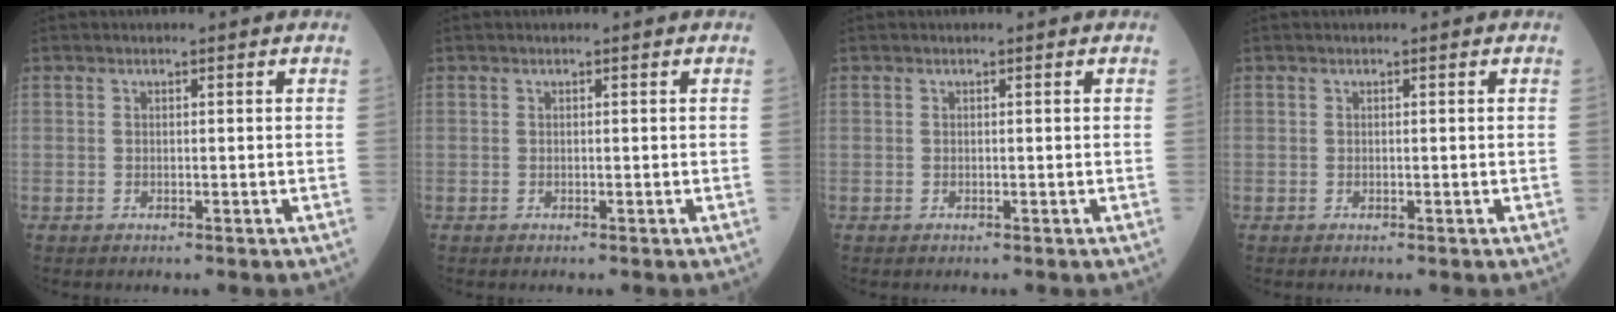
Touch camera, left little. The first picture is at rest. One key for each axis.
{"total": 0.0}
{"total": 0.0}
{"total": 0.0}